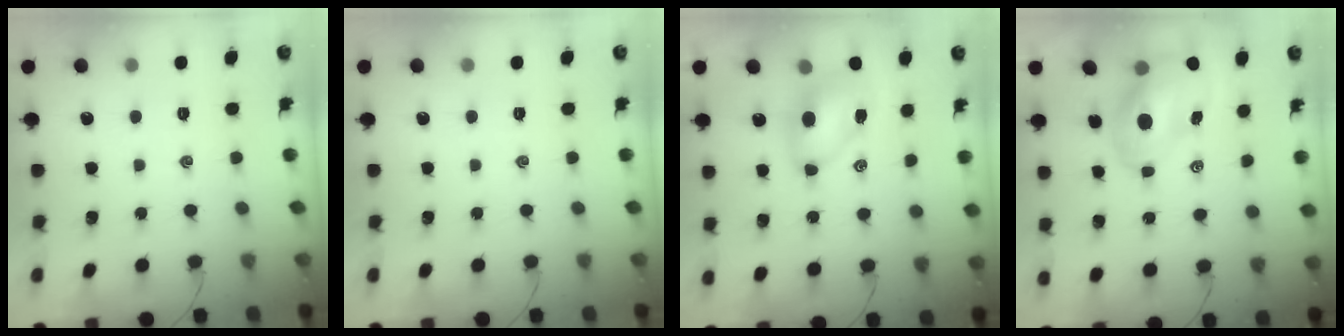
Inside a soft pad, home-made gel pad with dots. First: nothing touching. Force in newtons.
{"total": 0.0}
{"total": 7.5, "press": 7.4, "slide": 1.1}
{"total": 9.2, "press": 8.9, "slide": 2.6}